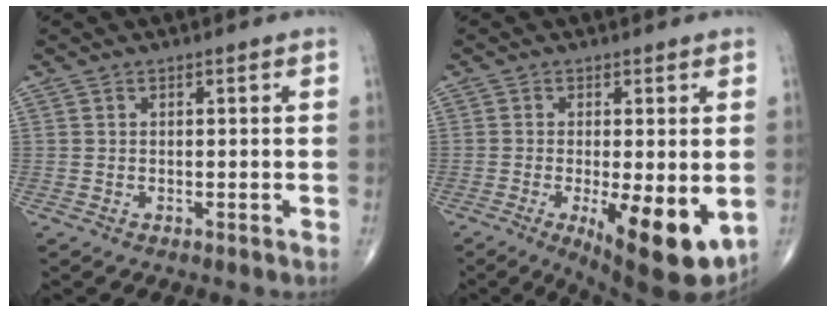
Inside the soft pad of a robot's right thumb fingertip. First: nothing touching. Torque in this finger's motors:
{"motor_torque": [1.64, 1.68, 0.65, -0.70, 0.38]}